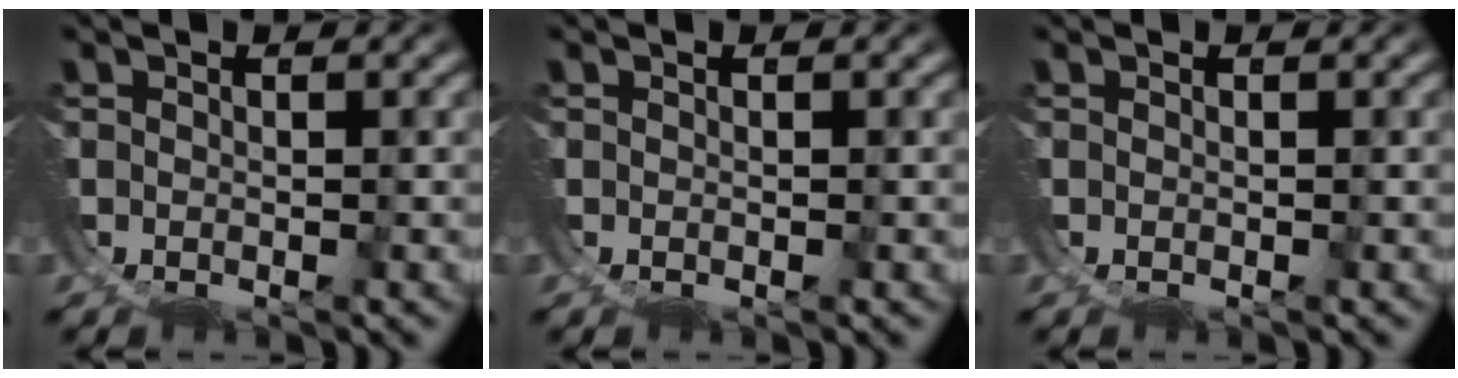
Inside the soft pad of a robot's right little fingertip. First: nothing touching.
{"total": 0.0}
{"total": 0.0}